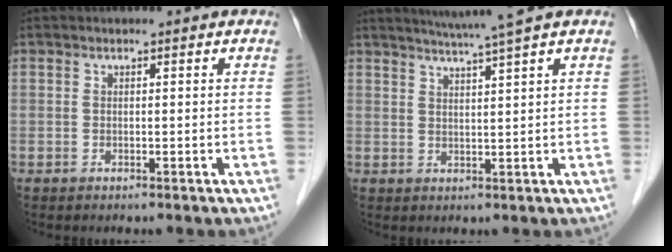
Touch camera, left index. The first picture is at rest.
{"total": 5.7, "force": [4.6, -1.6, 2.9], "torque": [-0.049, 0.001, 0.075]}